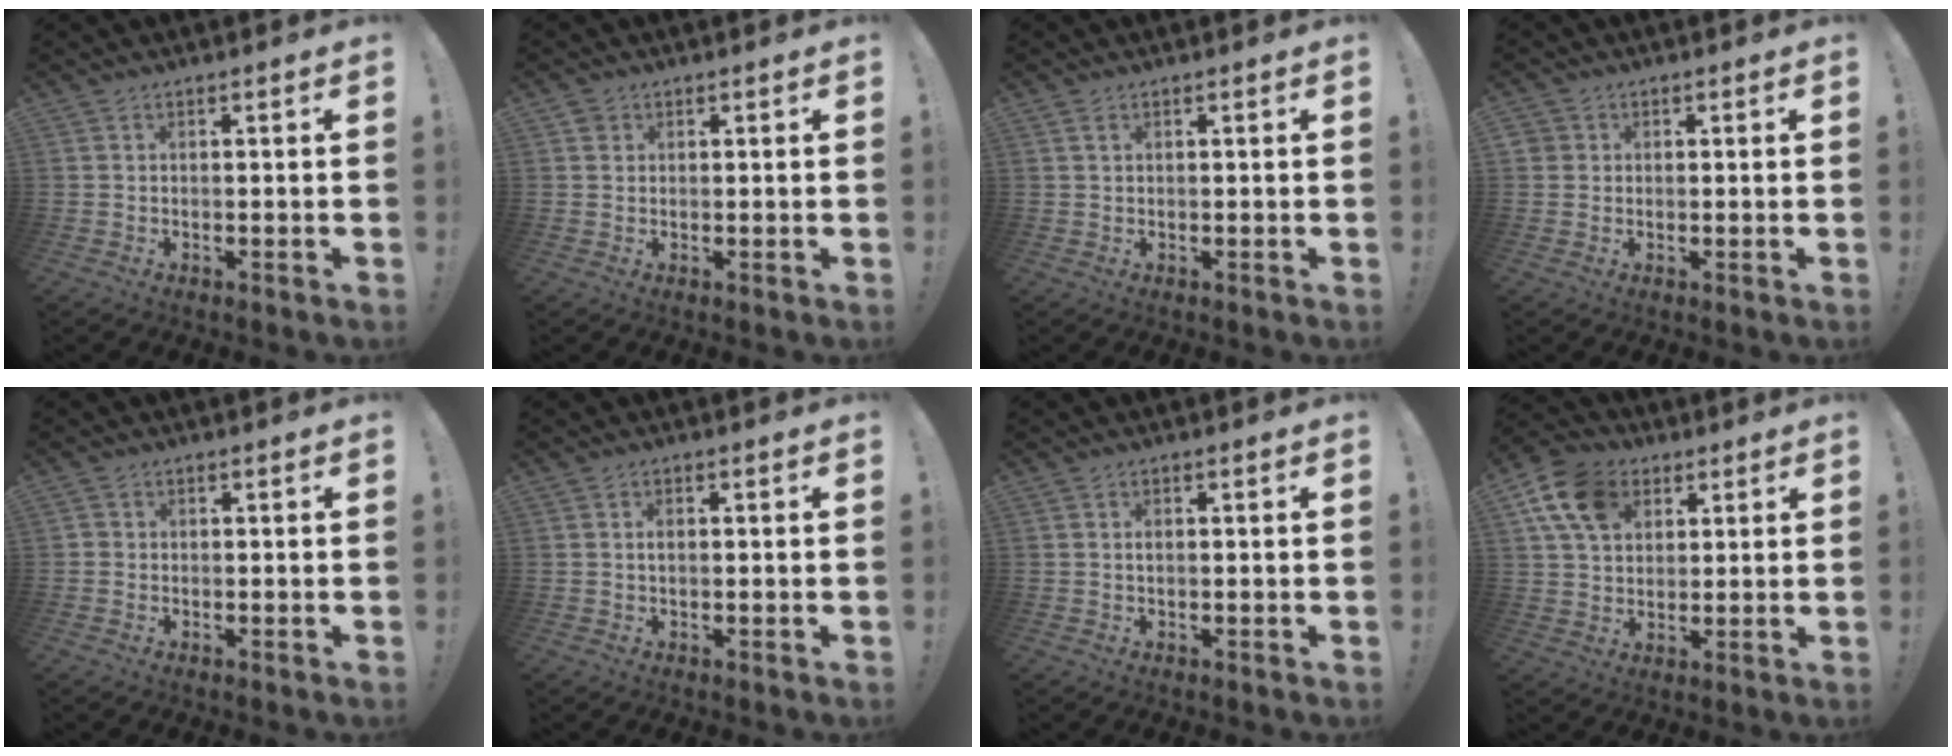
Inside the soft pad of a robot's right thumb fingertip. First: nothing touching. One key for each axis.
{"total": 1.6, "fx": 0.9, "fy": 1.3, "fz": 0.3, "tx": -0.003, "ty": 0.000, "tz": 0.016}
{"total": 1.4, "fx": 0.7, "fy": 0.6, "fz": 1.0, "tx": -0.011, "ty": -0.002, "tz": 0.011}
{"total": 2.0, "fx": 0.5, "fy": 1.8, "fz": 0.5, "tx": -0.004, "ty": 0.001, "tz": 0.009}
{"total": 1.2, "fx": -0.3, "fy": 1.0, "fz": 0.4, "tx": -0.007, "ty": 0.004, "tz": -0.006}
{"total": 1.1, "fx": 0.1, "fy": 0.6, "fz": 0.9, "tx": -0.012, "ty": 0.001, "tz": 0.000}
{"total": 0.6, "fx": 0.1, "fy": 0.3, "fz": 0.5, "tx": -0.013, "ty": 0.002, "tz": 0.002}
{"total": 14.0, "fx": 5.7, "fy": 10.2, "fz": 7.6, "tx": -0.125, "ty": -0.010, "tz": 0.114}